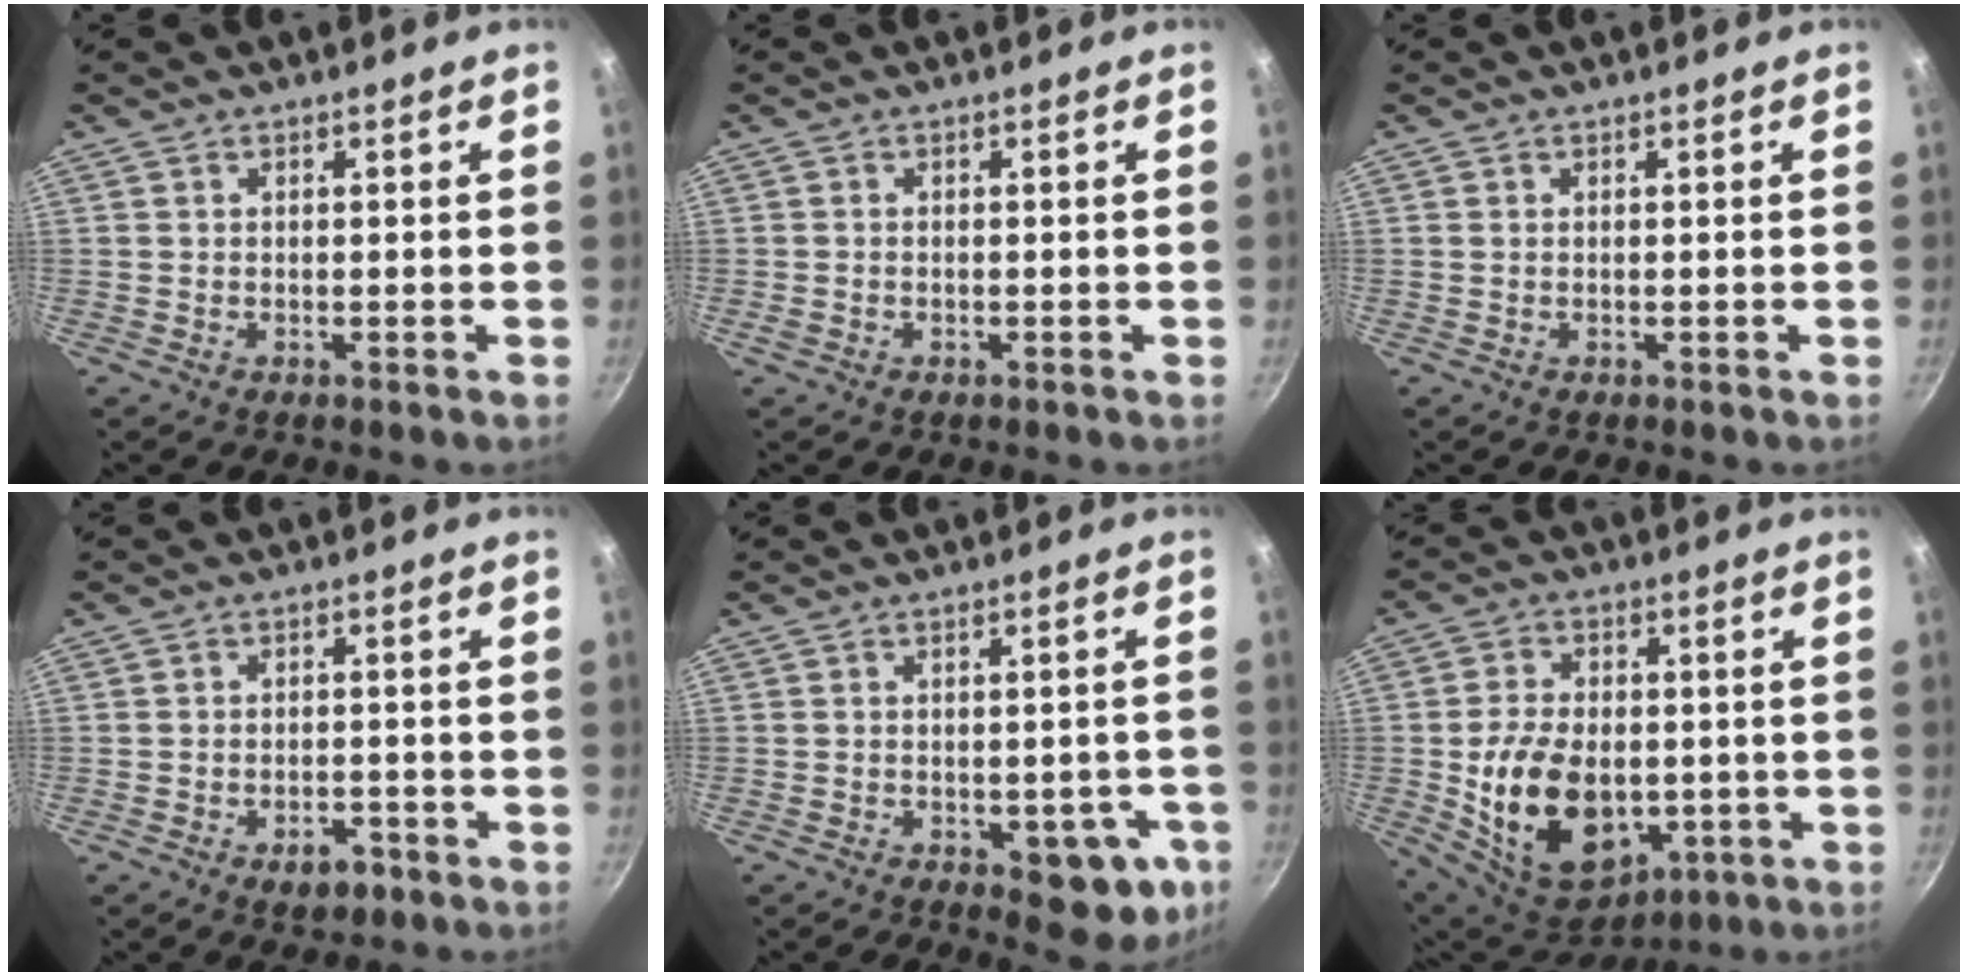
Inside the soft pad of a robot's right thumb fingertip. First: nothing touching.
{"total": 0.9, "force": [-0.4, 0.6, 0.4], "torque": [-0.008, 0.000, -0.009]}
{"total": 0.0}
{"total": 4.3, "force": [-2.5, 2.5, 2.5], "torque": [-0.026, 0.019, -0.031]}
{"total": 10.9, "force": [-3.6, 5.6, 8.6], "torque": [-0.055, 0.009, -0.039]}
{"total": 18.6, "force": [-2.7, 12.5, 13.6], "torque": [-0.215, 0.000, -0.025]}